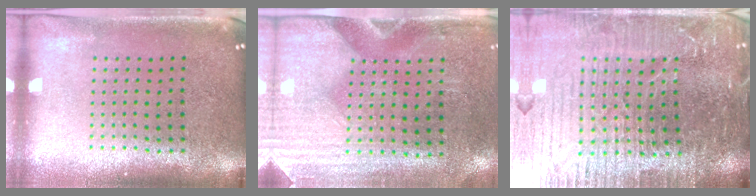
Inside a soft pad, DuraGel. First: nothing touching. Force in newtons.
{"total": 3.1, "press": 2.7, "slide": 1.6}
{"total": 5.6, "press": 5.1, "slide": 2.2}